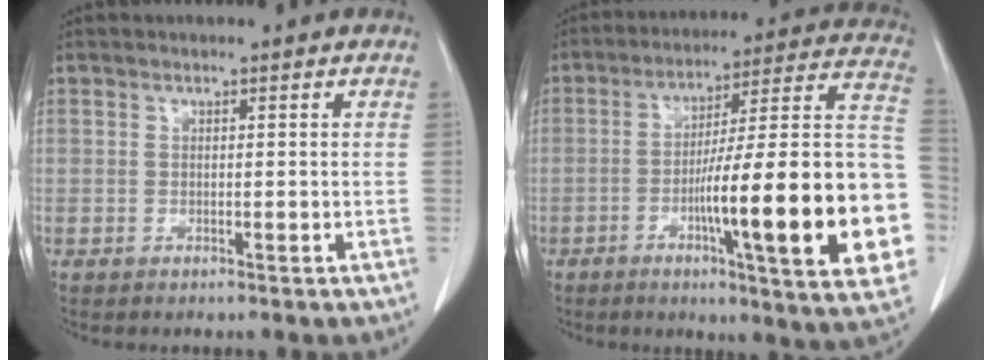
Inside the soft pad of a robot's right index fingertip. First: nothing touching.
{"total": 26.5, "force": [-6.2, 2.0, 25.7], "torque": [-0.272, 0.010, -0.092]}